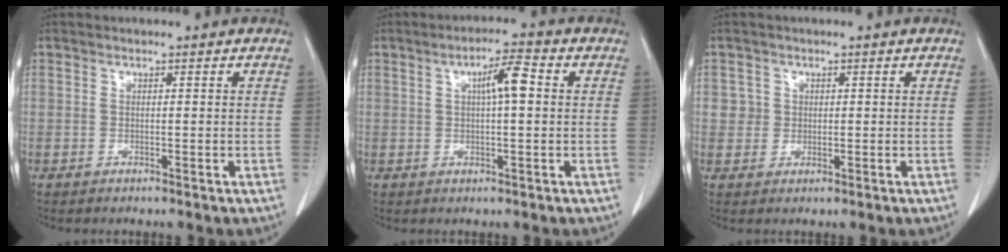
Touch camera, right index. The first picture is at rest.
{"total": 5.0, "force": [1.0, 0.7, 4.9], "torque": [-0.083, 0.012, 0.014]}
{"total": 2.1, "force": [0.4, 2.0, -0.1], "torque": [0.013, 0.003, 0.002]}